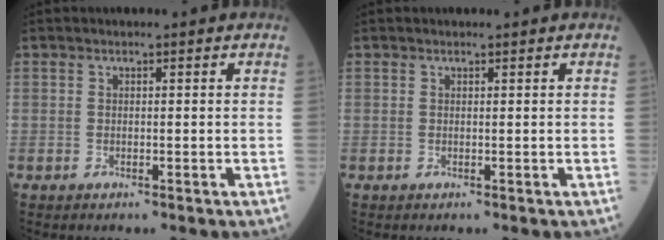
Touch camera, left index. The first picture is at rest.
{"total": 0.0}